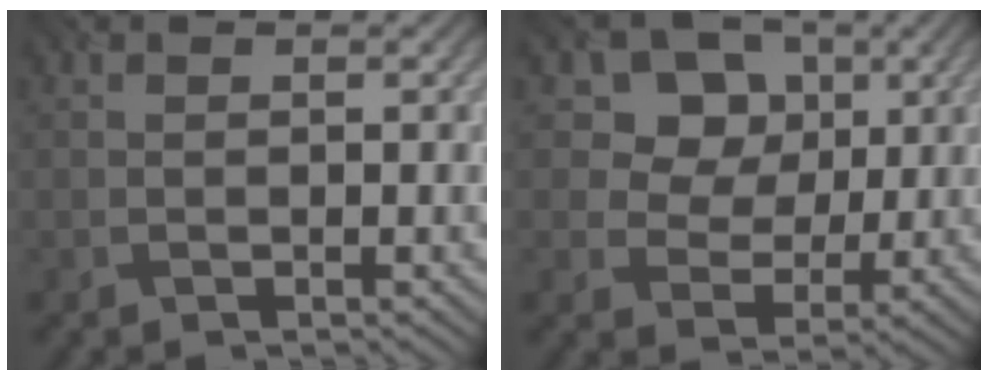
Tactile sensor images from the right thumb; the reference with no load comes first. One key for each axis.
{"total": 9.3, "fx": 3.9, "fy": 7.6, "fz": 3.6, "tx": -0.097, "ty": -0.007, "tz": 0.088}